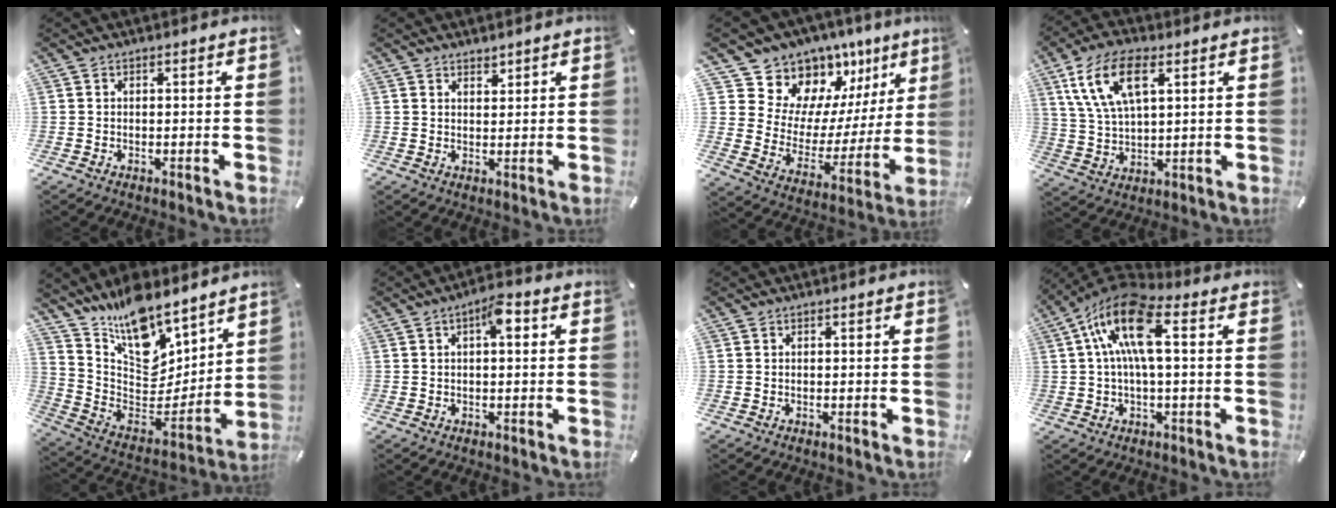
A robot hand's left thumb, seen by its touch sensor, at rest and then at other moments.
{"total": 2.2, "force": [1.8, 1.1, 0.0], "torque": [0.007, -0.008, 0.035]}
{"total": 12.8, "force": [10.8, 6.9, 0.5], "torque": [-0.019, -0.125, 0.193]}
{"total": 12.5, "force": [5.8, 5.9, 9.4], "torque": [-0.210, 0.002, 0.105]}
{"total": 15.7, "force": [12.2, 8.3, 5.5], "torque": [-0.100, -0.119, 0.222]}
{"total": 6.6, "force": [1.9, 3.0, 5.6], "torque": [-0.081, 0.001, 0.025]}
{"total": 0.0}
{"total": 14.8, "force": [3.1, 6.1, 13.1], "torque": [-0.271, 0.001, 0.054]}